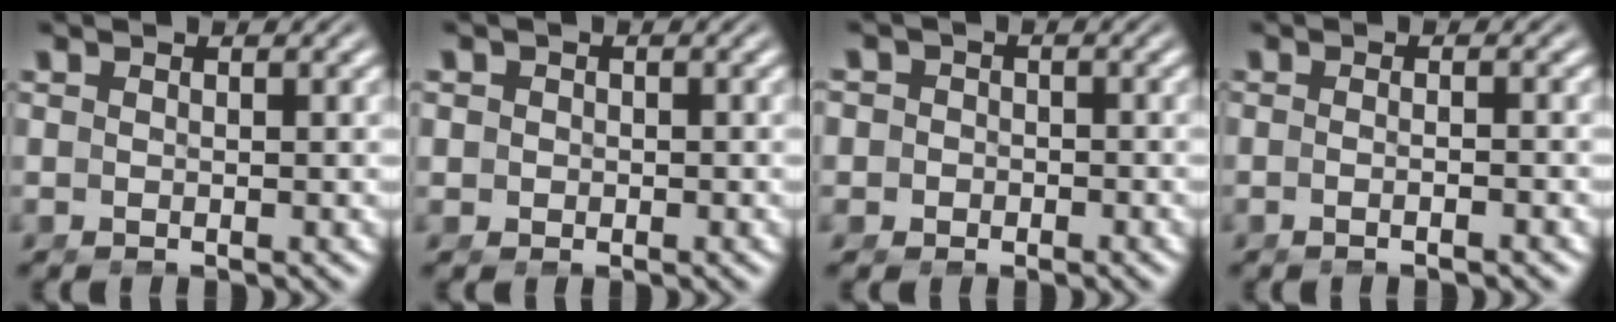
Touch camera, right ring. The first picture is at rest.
{"total": 2.3, "force": [-0.1, 2.3, 0.6], "torque": [-0.024, -0.006, 0.000]}
{"total": 4.0, "force": [-1.4, 3.7, 0.5], "torque": [-0.024, -0.013, -0.027]}
{"total": 1.8, "force": [-1.3, -0.5, 1.1], "torque": [-0.021, 0.002, -0.024]}